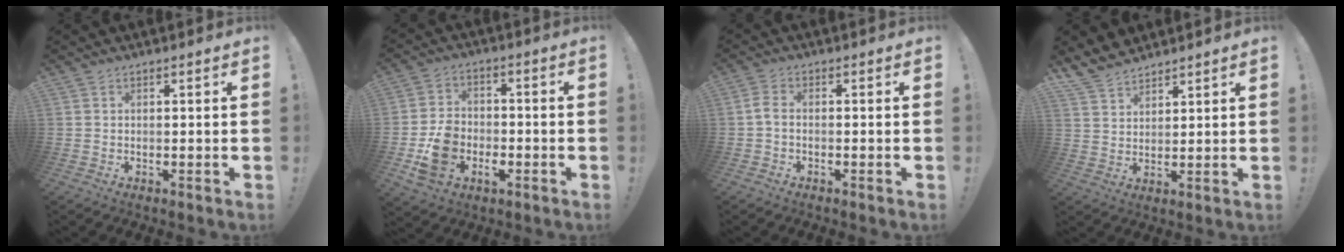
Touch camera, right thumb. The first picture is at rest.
{"total": 11.2, "force": [-3.8, 8.8, 5.7], "torque": [-0.086, 0.012, -0.061]}
{"total": 3.2, "force": [-0.8, 1.8, 2.5], "torque": [-0.050, 0.007, -0.016]}
{"total": 6.7, "force": [6.0, 2.8, 1.3], "torque": [-0.031, -0.040, 0.117]}